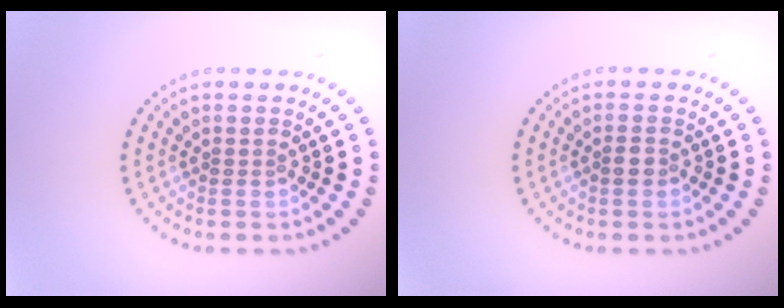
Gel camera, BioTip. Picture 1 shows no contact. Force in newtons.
{"total": 1.1, "press": 1.0, "slide": 0.4}